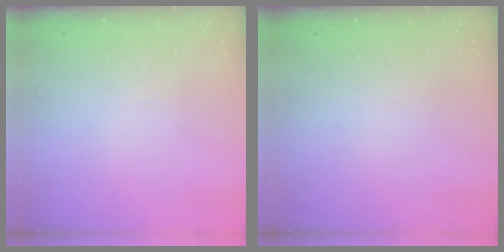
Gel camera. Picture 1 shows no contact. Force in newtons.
{"total": 0.0}